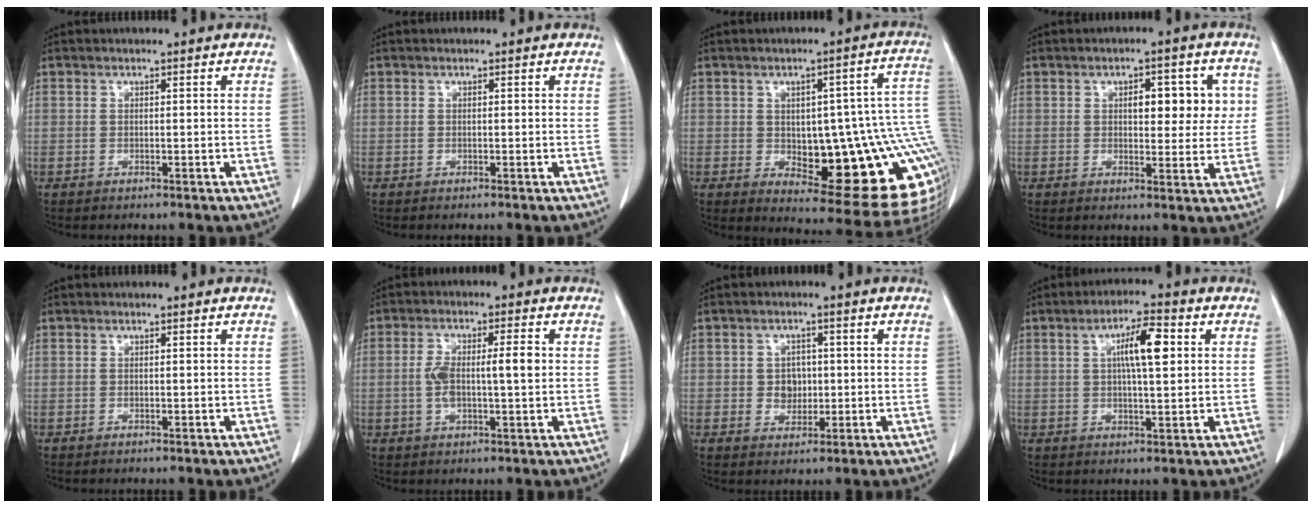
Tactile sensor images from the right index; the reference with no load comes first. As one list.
[{"total": 0.0}, {"total": 22.1, "force": [-2.1, 7.2, 20.8], "torque": [-0.178, 0.023, -0.003]}, {"total": 7.1, "force": [1.9, 3.3, 6.0], "torque": [-0.068, 0.013, 0.026]}, {"total": 0.0}, {"total": 7.1, "force": [0.2, 1.7, 6.8], "torque": [-0.133, 0.015, 0.006]}, {"total": 3.5, "force": [0.0, 3.0, 1.8], "torque": [-0.022, 0.008, 0.005]}, {"total": 7.3, "force": [1.9, 1.4, 6.9], "torque": [-0.119, 0.010, 0.032]}]